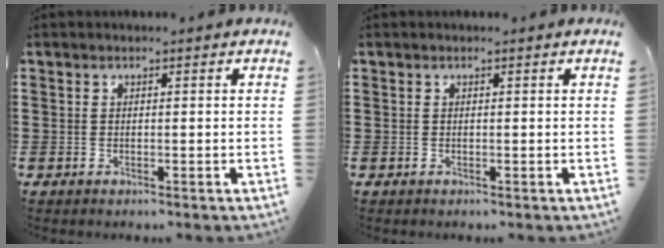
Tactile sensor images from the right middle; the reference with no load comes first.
{"total": 0.0}